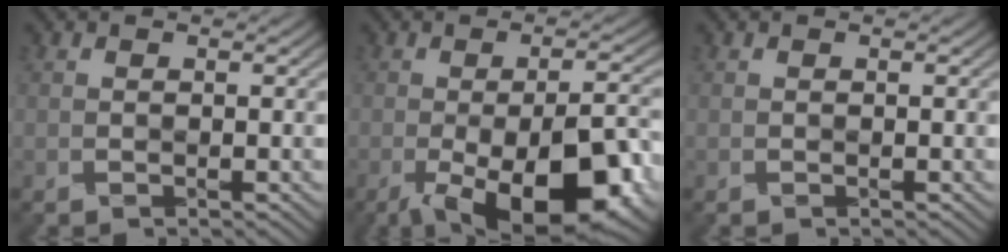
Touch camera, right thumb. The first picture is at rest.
{"total": 14.8, "force": [-6.6, 5.4, 12.0], "torque": [-0.162, -0.015, -0.100]}
{"total": 0.0}